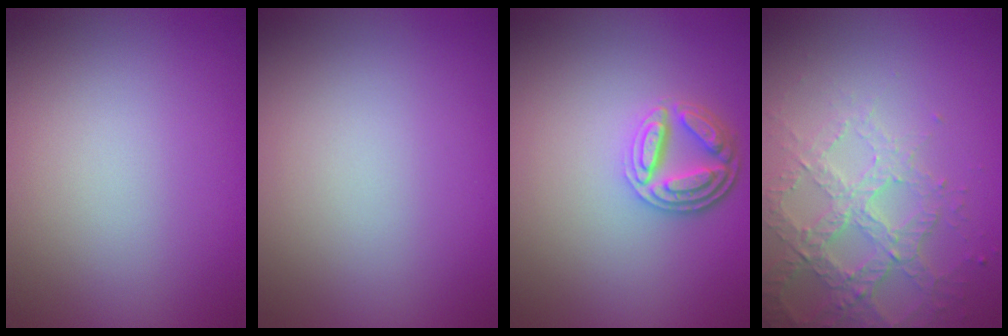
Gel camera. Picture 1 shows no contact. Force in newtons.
{"total": 0.0}
{"total": 4.1, "press": 3.3, "slide": 2.5}
{"total": 4.1, "press": 4.0, "slide": 0.9}